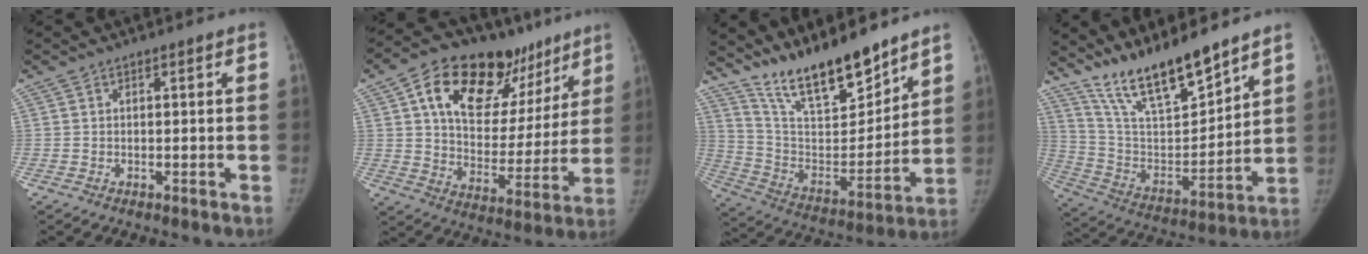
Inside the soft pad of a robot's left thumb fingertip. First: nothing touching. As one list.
[{"total": 25.5, "force": [14.0, 14.7, 15.5], "torque": [-0.191, -0.009, 0.227]}, {"total": 18.6, "force": [15.3, 4.9, 9.3], "torque": [-0.118, -0.099, 0.280]}, {"total": 16.9, "force": [13.9, 3.6, 8.9], "torque": [-0.131, -0.081, 0.268]}]